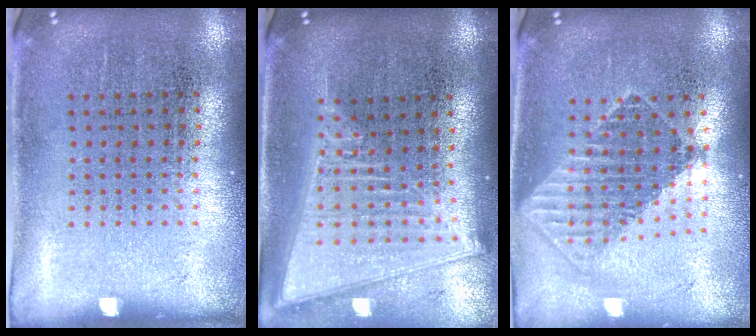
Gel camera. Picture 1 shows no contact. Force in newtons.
{"total": 2.2, "press": 1.8, "slide": 1.2}
{"total": 1.7, "press": 1.4, "slide": 1.0}